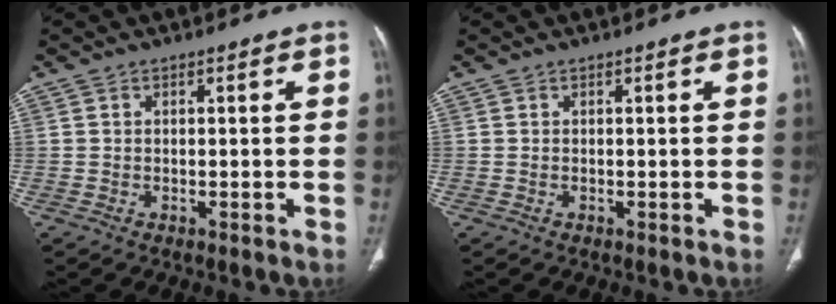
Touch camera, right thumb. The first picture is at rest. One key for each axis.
{"total": 0.0}